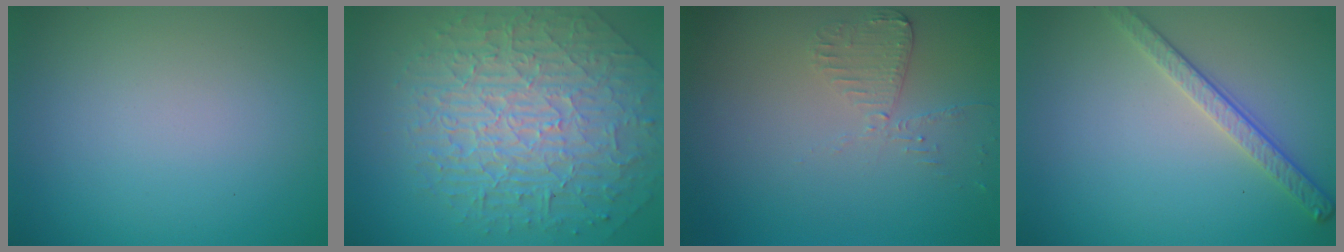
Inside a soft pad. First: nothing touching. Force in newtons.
{"total": 9.9, "press": 6.5, "slide": 7.5}
{"total": 2.0, "press": 2.0, "slide": 0.3}
{"total": 2.8, "press": 2.5, "slide": 1.2}